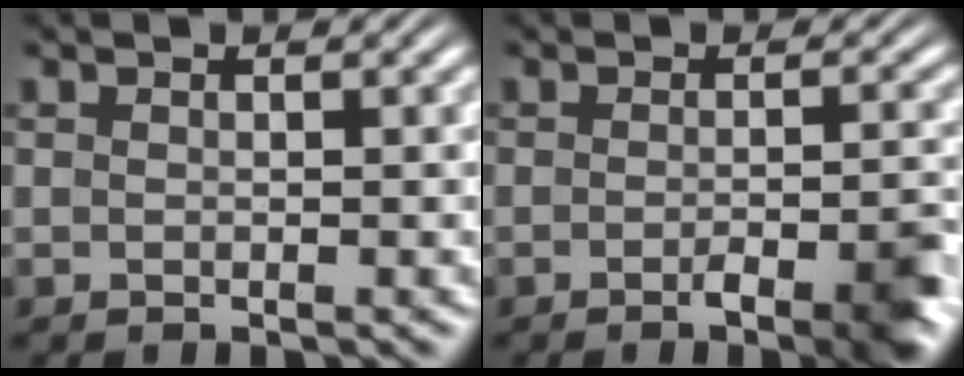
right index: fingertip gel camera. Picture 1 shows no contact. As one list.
[{"total": 3.4, "force": [-2.0, 0.6, 2.7], "torque": [-0.033, 0.001, -0.039]}]